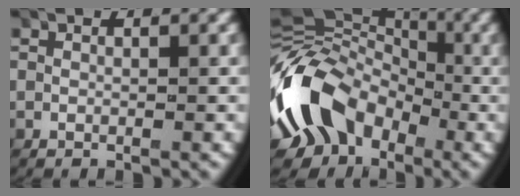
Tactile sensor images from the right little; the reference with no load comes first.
{"total": 12.1, "force": [-1.9, 9.6, 7.1], "torque": [-0.154, -0.023, -0.028]}